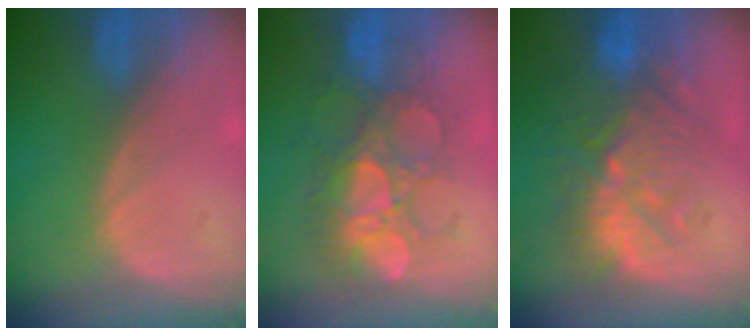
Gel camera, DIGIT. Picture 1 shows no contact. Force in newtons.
{"total": 8.8, "press": 8.6, "slide": 1.5}
{"total": 10.5, "press": 10.0, "slide": 3.5}